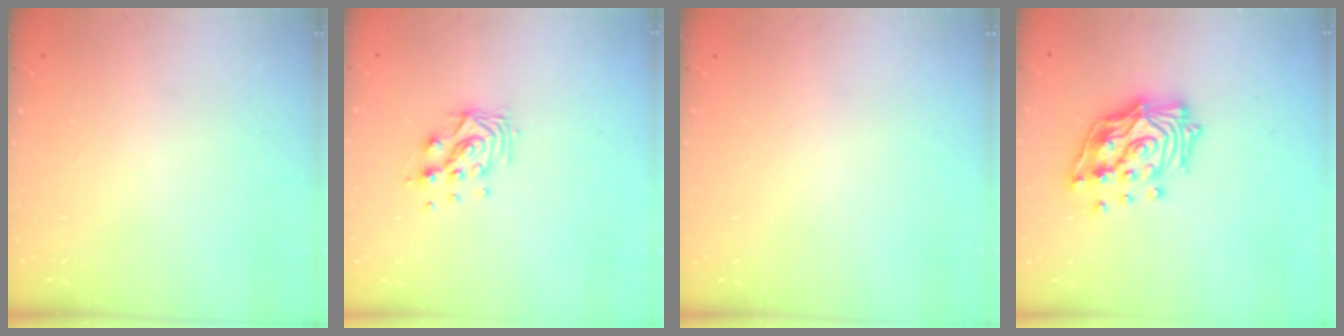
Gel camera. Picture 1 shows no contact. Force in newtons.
{"total": 8.8, "press": 8.7, "slide": 0.9}
{"total": 0.0}
{"total": 17.0, "press": 16.9, "slide": 2.0}